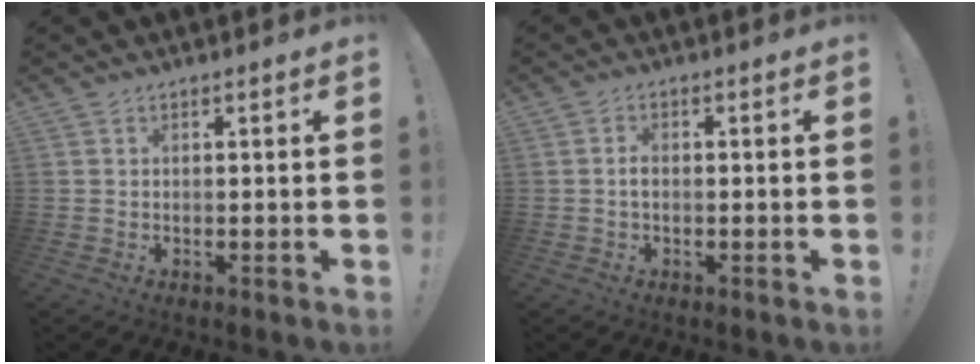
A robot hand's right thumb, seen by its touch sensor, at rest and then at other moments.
{"total": 1.9, "force": [-0.3, 1.1, 1.5], "torque": [-0.022, 0.003, -0.007]}